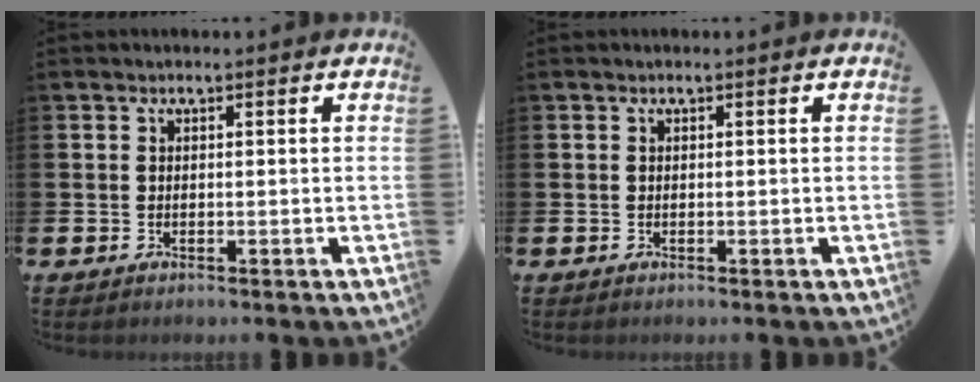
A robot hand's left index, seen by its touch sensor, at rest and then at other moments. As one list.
[{"total": 0.0}]